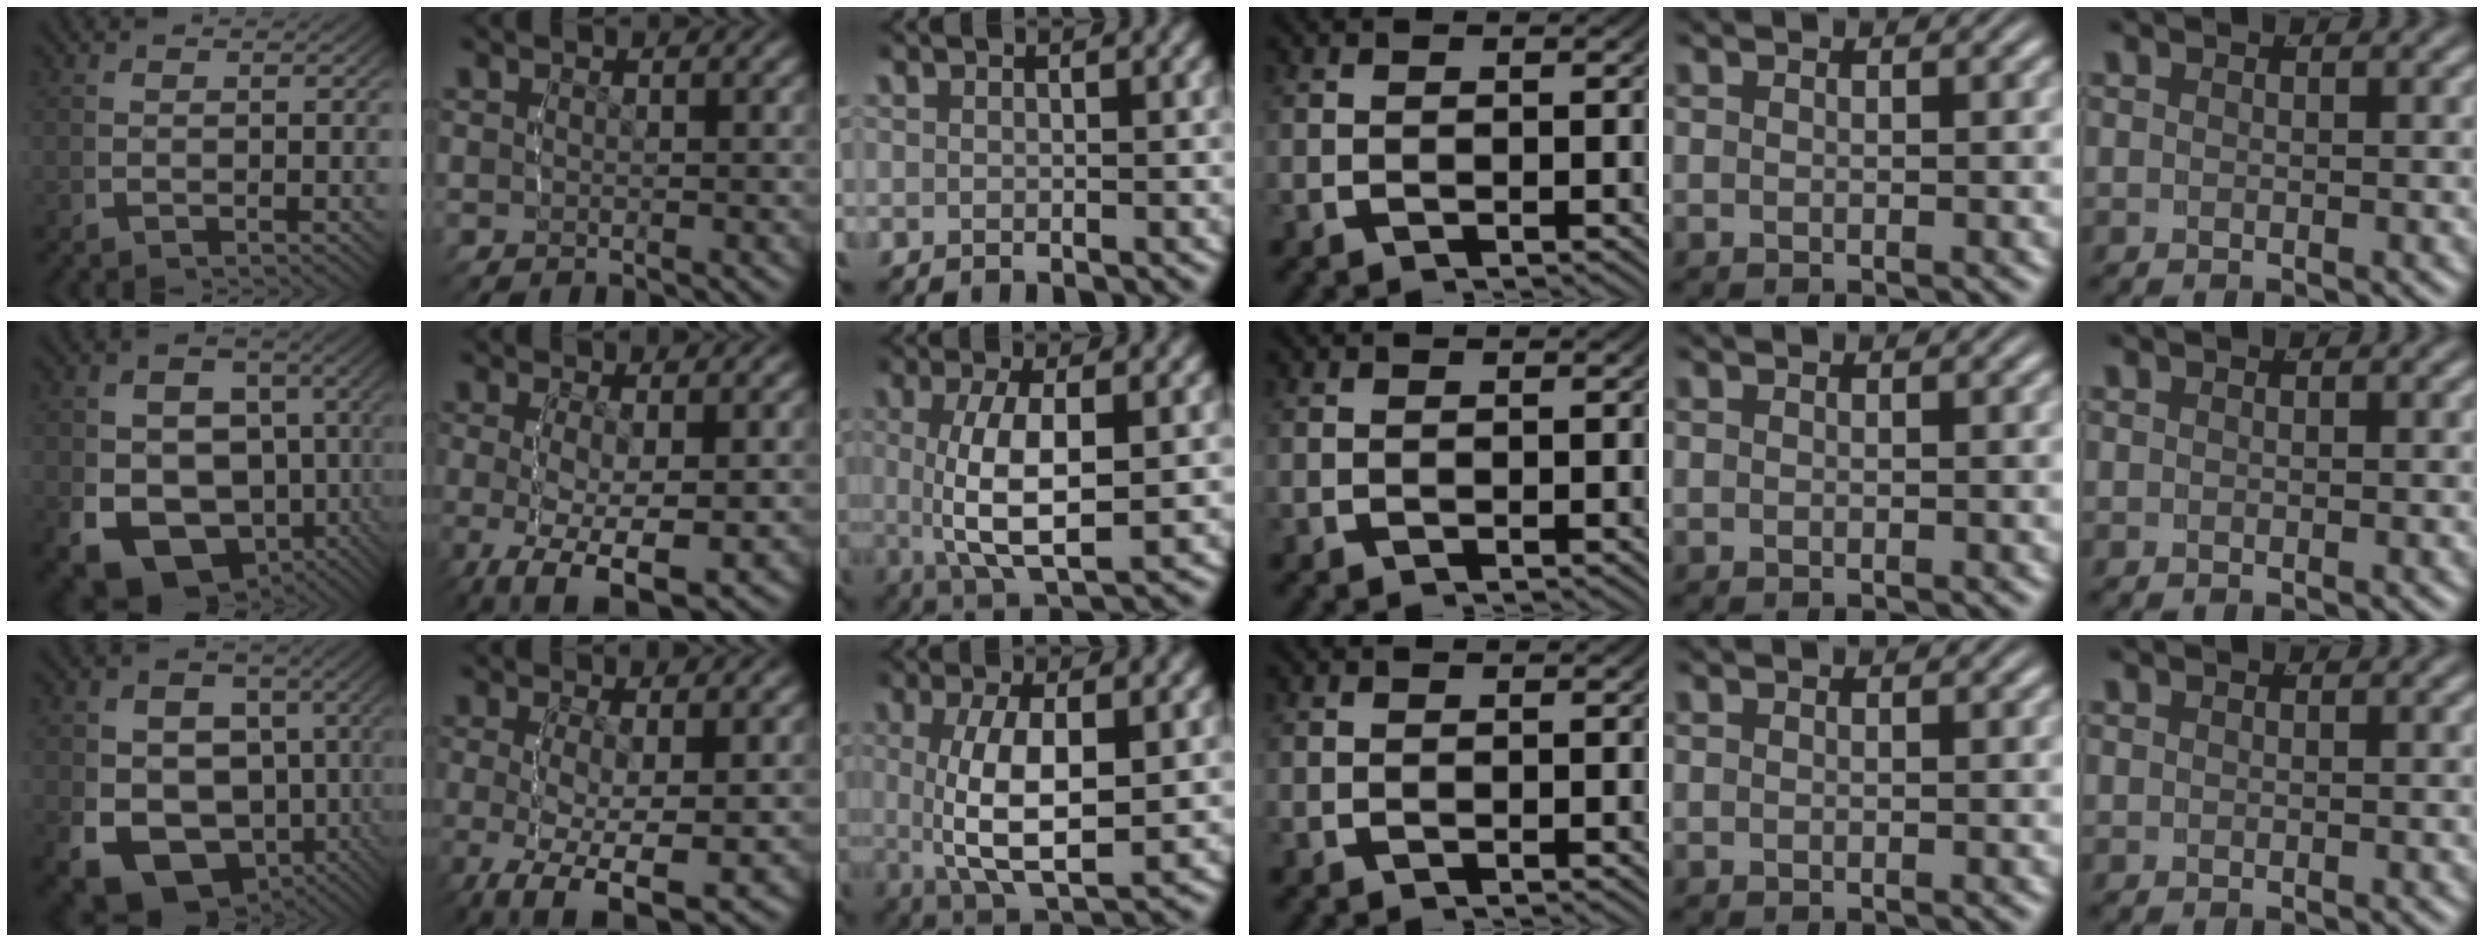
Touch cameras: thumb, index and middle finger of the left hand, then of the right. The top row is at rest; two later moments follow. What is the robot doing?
{"motion": "lift_and_place", "object": "cloth"}